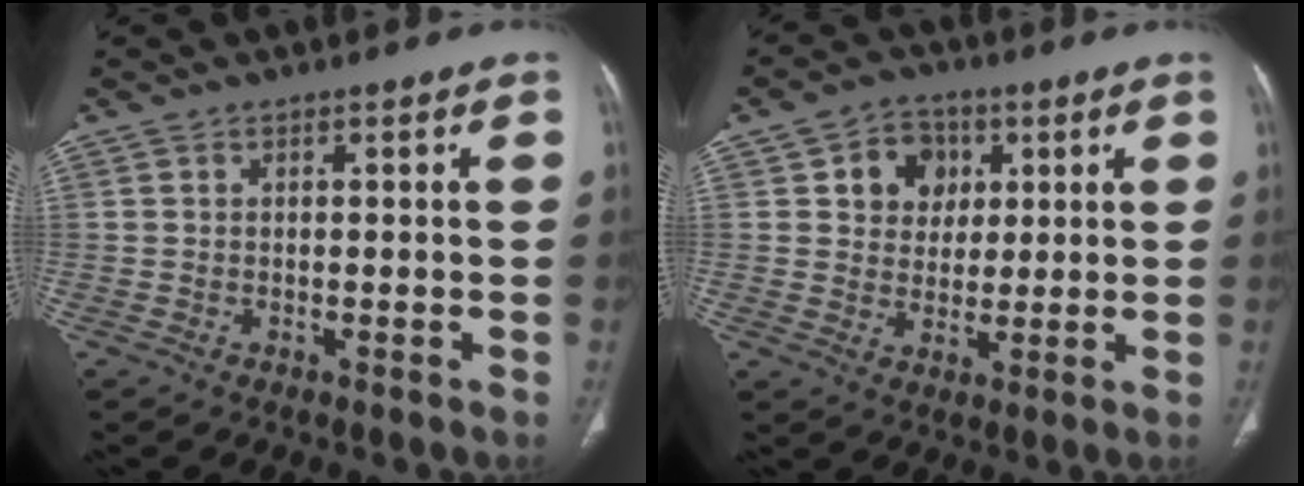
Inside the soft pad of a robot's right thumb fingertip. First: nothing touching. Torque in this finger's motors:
{"motor_torque": [-0.68, 0.18, -0.09, 0.21, -0.01]}